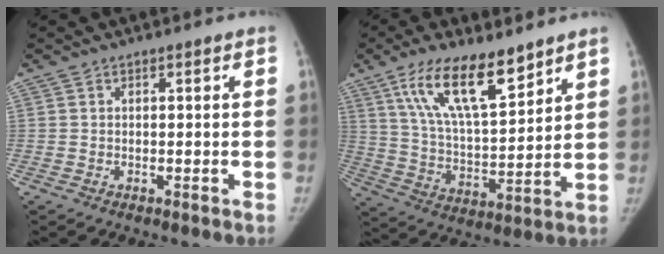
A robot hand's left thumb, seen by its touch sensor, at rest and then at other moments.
{"total": 16.0, "force": [10.1, 5.3, 11.2], "torque": [-0.176, -0.048, 0.195]}